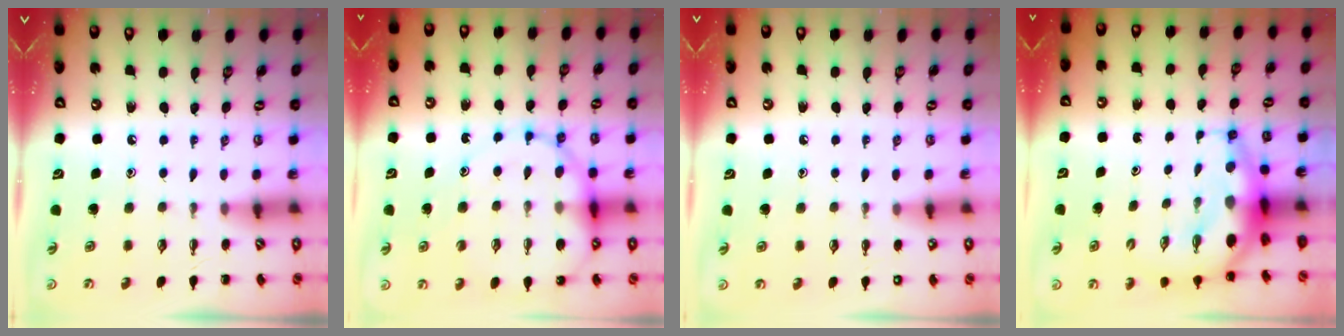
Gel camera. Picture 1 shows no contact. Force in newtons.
{"total": 16.3, "press": 15.6, "slide": 4.7}
{"total": 1.9, "press": 1.9, "slide": 0.2}
{"total": 7.5, "press": 7.2, "slide": 2.1}